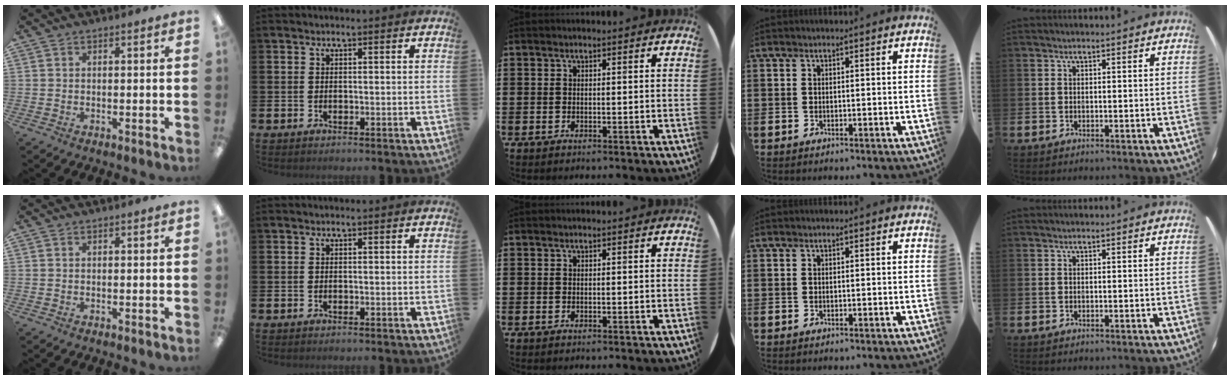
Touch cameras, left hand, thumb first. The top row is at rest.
{}